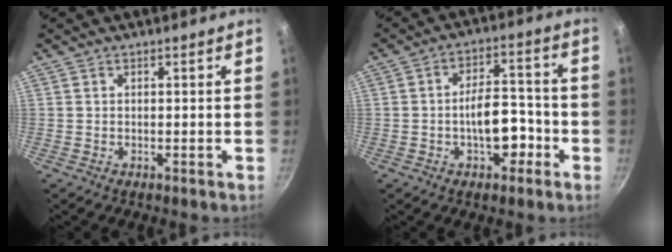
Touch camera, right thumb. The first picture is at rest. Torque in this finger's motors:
{"motor_torque": [1.57, 1.32, 1.11, -0.81, 0.13]}